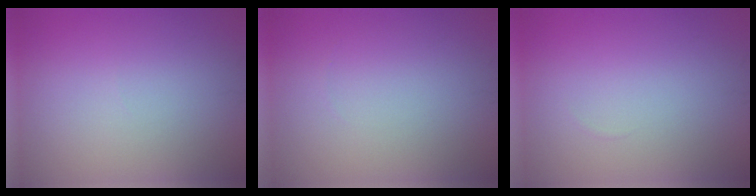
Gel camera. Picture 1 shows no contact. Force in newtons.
{"total": 0.0}
{"total": 0.0}